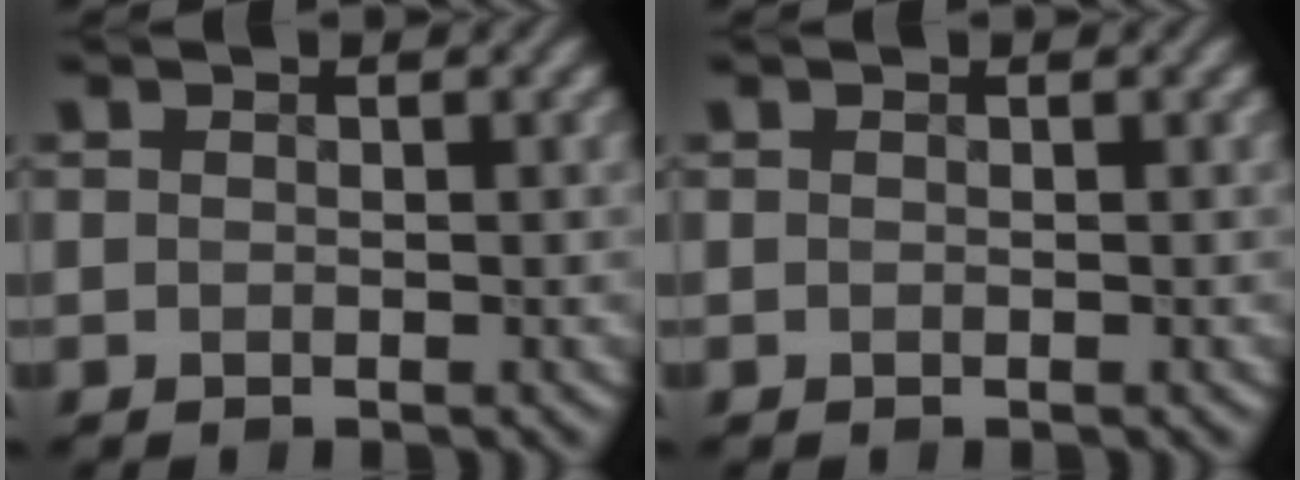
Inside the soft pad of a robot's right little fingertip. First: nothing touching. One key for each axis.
{"total": 0.0}